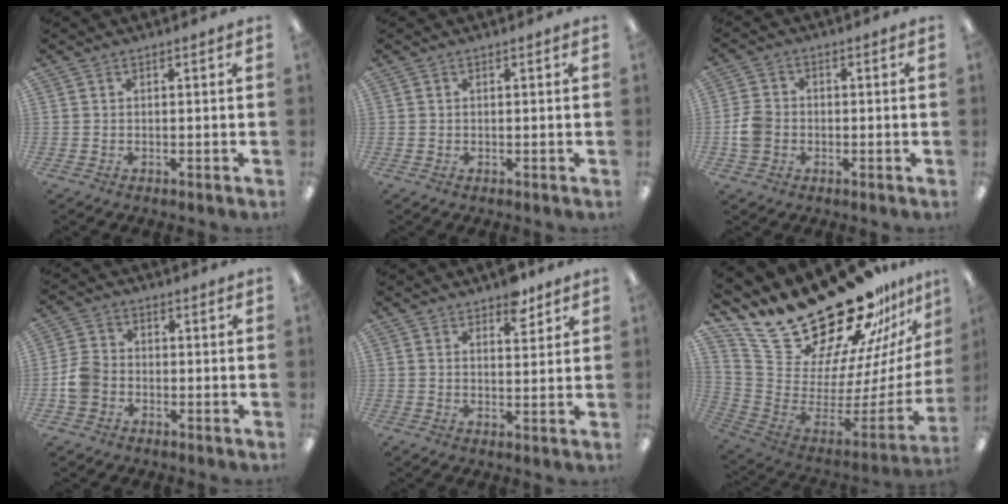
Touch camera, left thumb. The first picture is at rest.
{"total": 0.5, "force": [0.2, 0.5, -0.1], "torque": [0.003, 0.004, 0.002]}
{"total": 5.8, "force": [-1.0, 5.0, 2.8], "torque": [-0.048, 0.011, -0.017]}
{"total": 6.1, "force": [-1.7, 5.1, 3.0], "torque": [-0.064, 0.018, -0.030]}
{"total": 5.9, "force": [4.6, 2.7, 2.4], "torque": [-0.017, -0.026, 0.078]}
{"total": 29.2, "force": [23.5, 10.4, 14.0], "torque": [-0.205, -0.197, 0.437]}